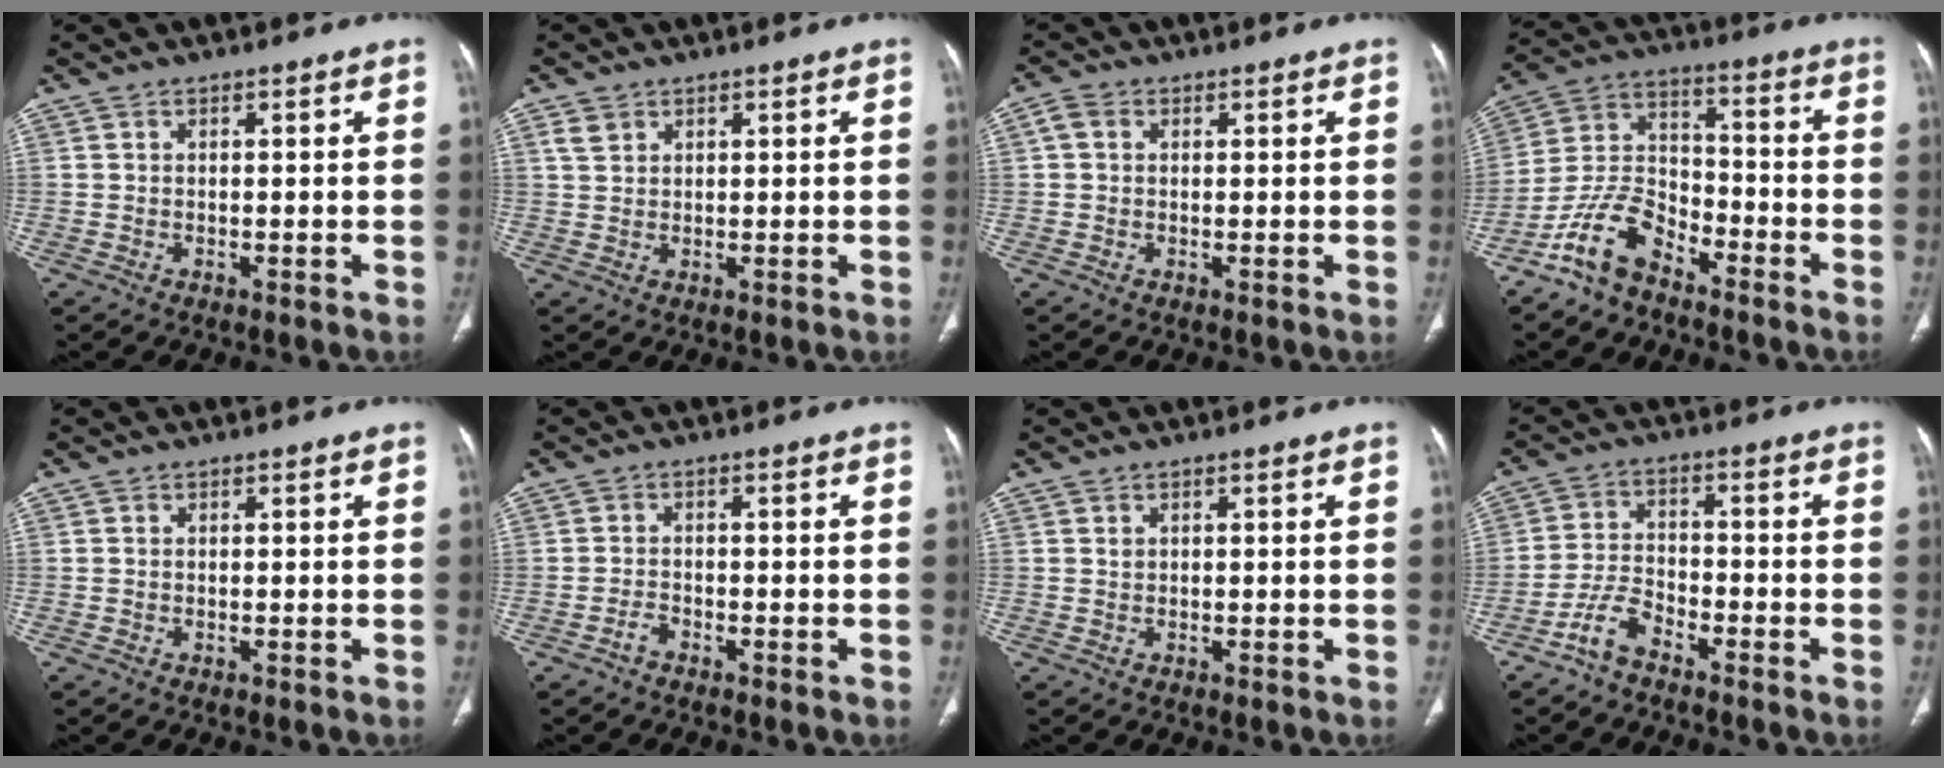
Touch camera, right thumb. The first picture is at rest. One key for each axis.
{"total": 2.6, "fx": 1.5, "fy": 1.8, "fz": 1.1, "tx": -0.017, "ty": -0.002, "tz": 0.032}
{"total": 2.3, "fx": 0.6, "fy": 1.9, "fz": 1.2, "tx": -0.024, "ty": 0.008, "tz": 0.011}
{"total": 10.7, "fx": -7.8, "fy": 5.2, "fz": 5.2, "tx": -0.097, "ty": 0.062, "tz": -0.162}
{"total": 0.0}
{"total": 1.6, "fx": -1.3, "fy": 0.7, "fz": 0.7, "tx": -0.013, "ty": 0.008, "tz": -0.027}
{"total": 0.7, "fx": 0.3, "fy": 0.5, "fz": 0.3, "tx": 0.004, "ty": -0.002, "tz": 0.007}
{"total": 5.4, "fx": -4.1, "fy": 2.1, "fz": 2.8, "tx": -0.056, "ty": 0.026, "tz": -0.087}